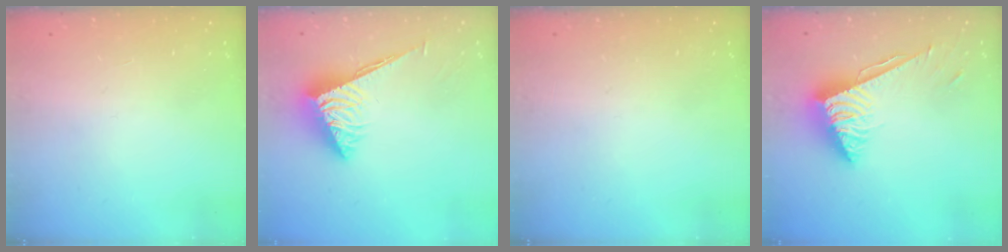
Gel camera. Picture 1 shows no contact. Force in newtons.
{"total": 4.9, "press": 4.9, "slide": 0.2}
{"total": 0.0}
{"total": 8.2, "press": 8.2, "slide": 0.6}